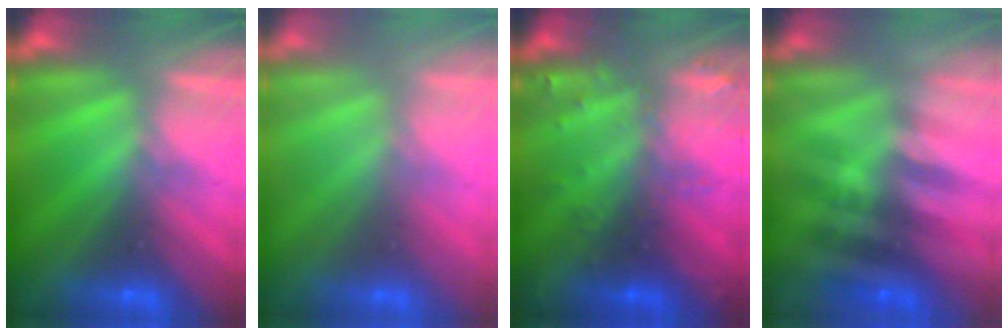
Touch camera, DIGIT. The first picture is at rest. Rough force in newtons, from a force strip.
{"total": 2.4}
{"total": 3.0}
{"total": 2.4}